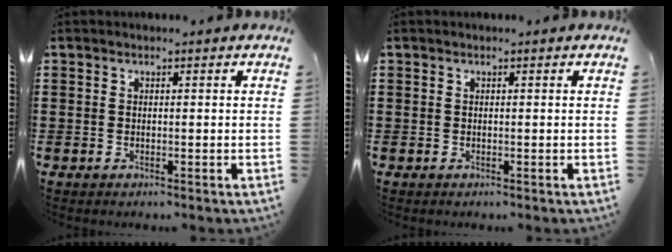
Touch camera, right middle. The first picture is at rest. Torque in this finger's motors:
{"motor_torque": [0.03, -0.01, 0.02, -0.01]}